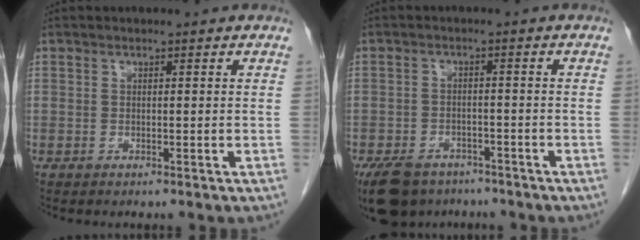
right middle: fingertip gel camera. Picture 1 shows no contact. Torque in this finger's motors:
{"motor_torque": [1.22, -0.92, 0.47, 0.09]}